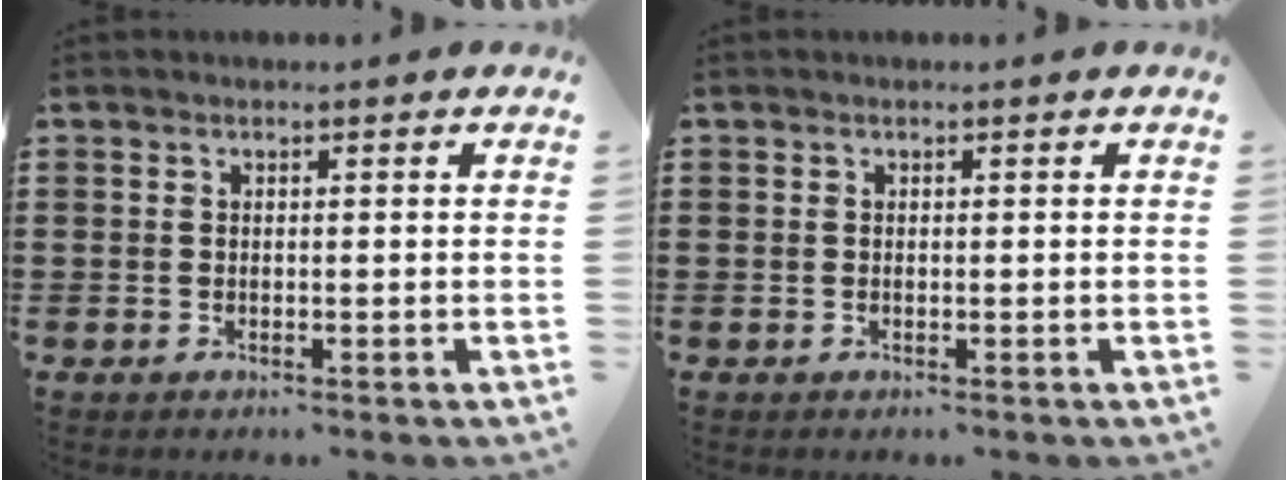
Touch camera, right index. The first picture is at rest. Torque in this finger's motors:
{"motor_torque": [-0.35, 0.91, 0.00, 0.00]}